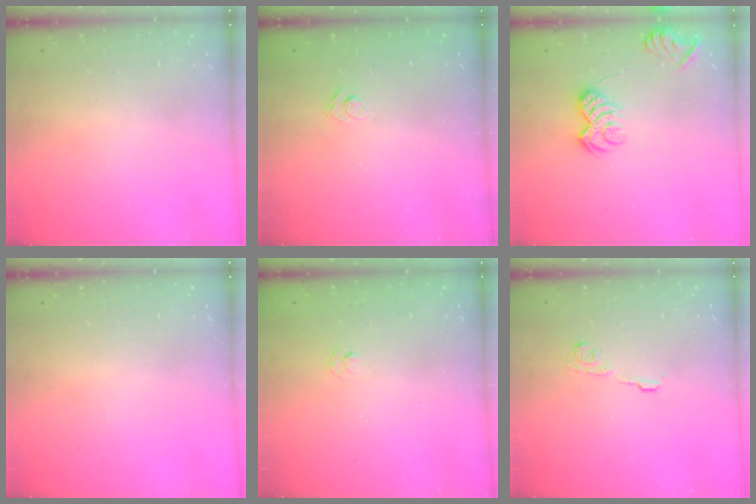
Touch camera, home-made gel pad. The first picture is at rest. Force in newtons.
{"total": 4.1, "press": 3.9, "slide": 1.3}
{"total": 8.4, "press": 8.3, "slide": 1.2}
{"total": 0.0}
{"total": 2.8, "press": 2.6, "slide": 1.0}
{"total": 6.4, "press": 6.4, "slide": 0.7}